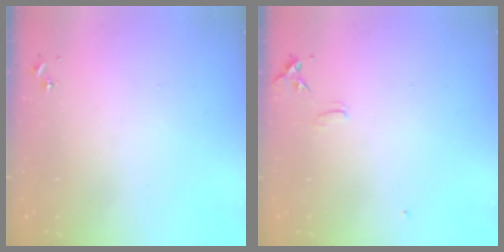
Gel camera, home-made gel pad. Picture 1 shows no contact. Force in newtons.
{"total": 6.3, "press": 6.2, "slide": 0.7}